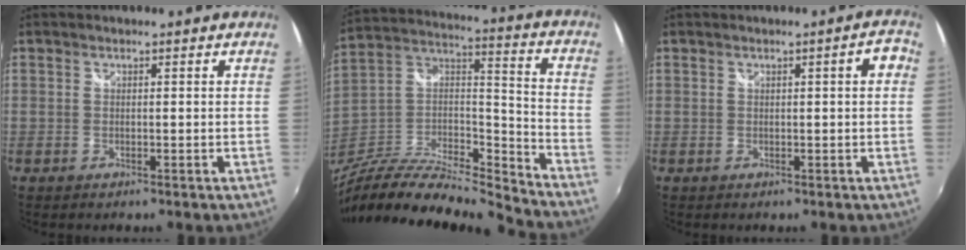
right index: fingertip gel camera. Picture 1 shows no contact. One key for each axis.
{"total": 21.7, "fx": -19.1, "fy": 2.7, "fz": 9.9, "tx": -0.189, "ty": -0.001, "tz": -0.348}
{"total": 3.1, "fx": 0.7, "fy": 0.3, "fz": 3.0, "tx": -0.039, "ty": 0.009, "tz": 0.011}